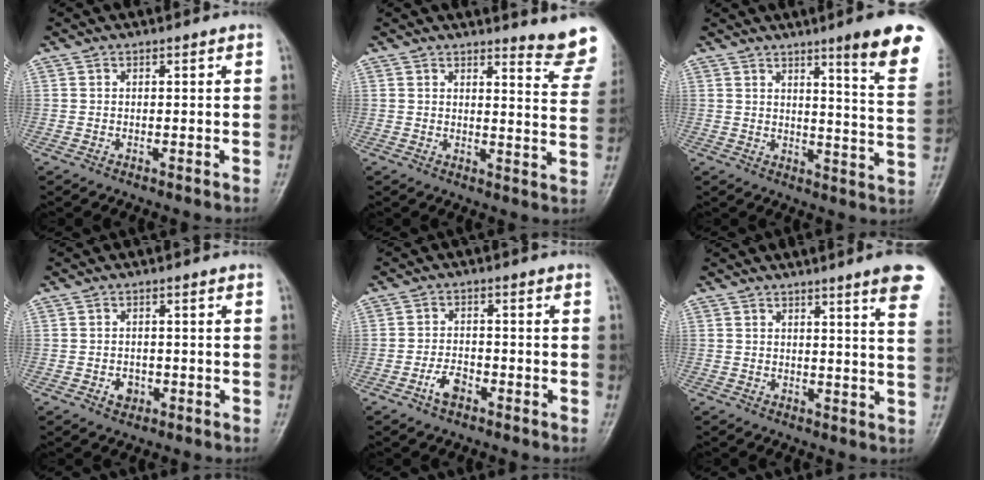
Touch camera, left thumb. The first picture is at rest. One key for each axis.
{"total": 9.4, "fx": 9.0, "fy": 0.5, "fz": 2.8, "tx": -0.011, "ty": -0.101, "tz": 0.086}
{"total": 14.5, "fx": 8.9, "fy": 1.0, "fz": 11.4, "tx": -0.126, "ty": -0.053, "tz": 0.107}
{"total": 2.5, "fx": -0.9, "fy": 2.1, "fz": 1.0, "tx": -0.002, "ty": 0.005, "tz": -0.010}
{"total": 3.8, "fx": -2.3, "fy": 2.1, "fz": 2.2, "tx": -0.034, "ty": 0.020, "tz": -0.043}
{"total": 10.3, "fx": 6.5, "fy": 0.3, "fz": 8.0, "tx": -0.086, "ty": -0.023, "tz": 0.062}